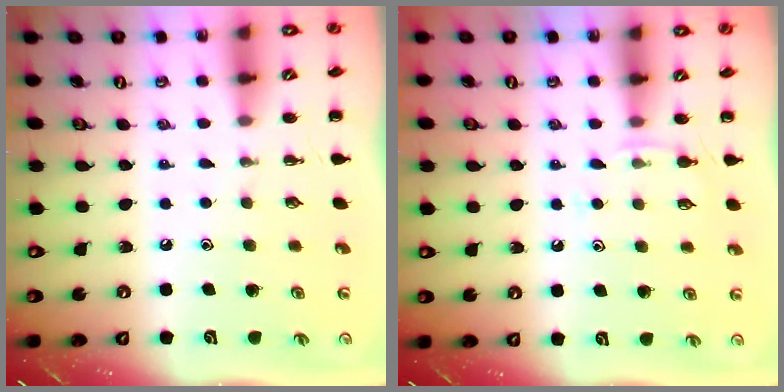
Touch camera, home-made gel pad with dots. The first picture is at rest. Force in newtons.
{"total": 6.1, "press": 5.9, "slide": 1.7}